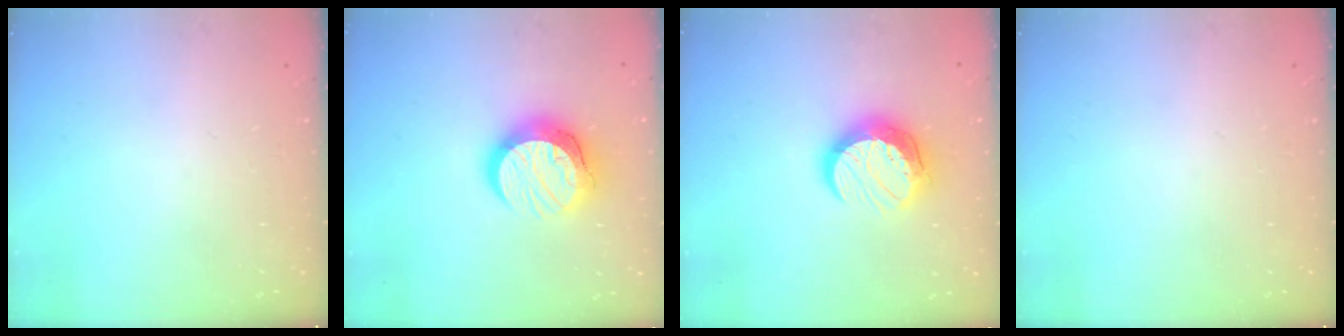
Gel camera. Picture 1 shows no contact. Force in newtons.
{"total": 14.1, "press": 14.0, "slide": 1.1}
{"total": 12.5, "press": 12.5, "slide": 0.9}
{"total": 0.0}